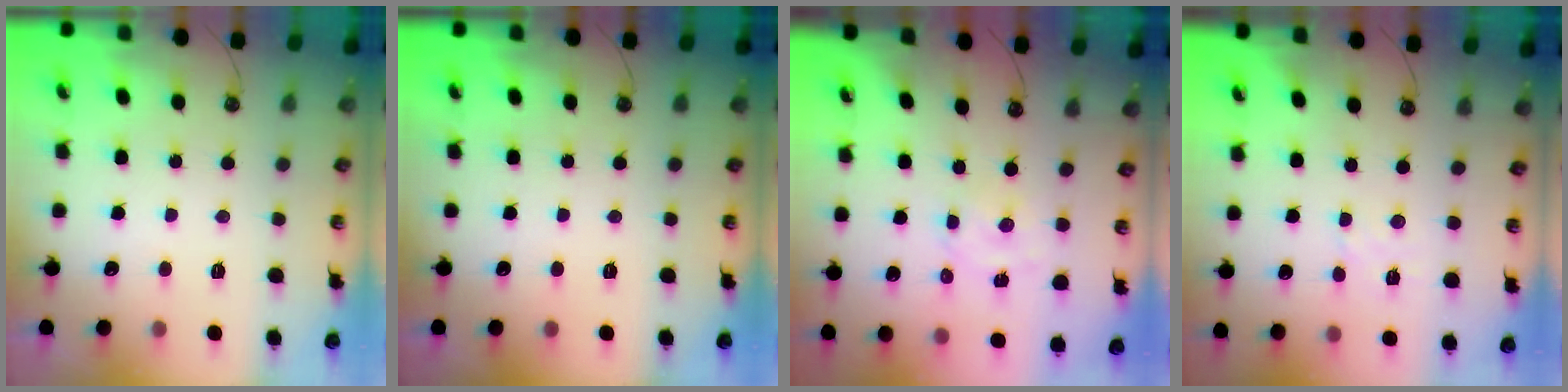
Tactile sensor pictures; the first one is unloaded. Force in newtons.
{"total": 0.0}
{"total": 2.0, "press": 2.0, "slide": 0.5}
{"total": 2.8, "press": 2.7, "slide": 0.5}